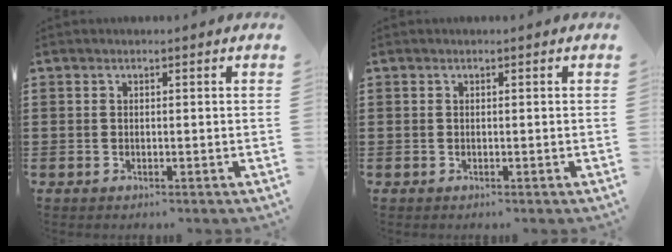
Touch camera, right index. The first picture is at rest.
{"total": 0.0}